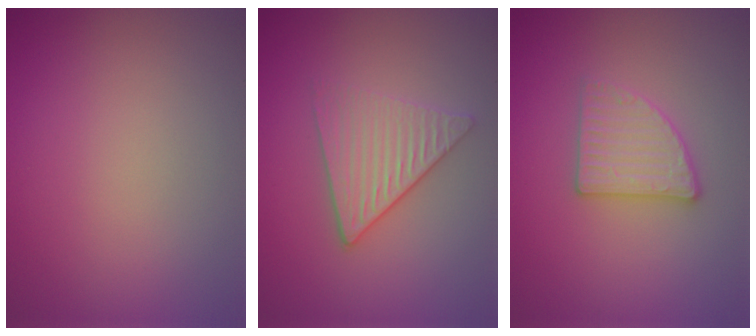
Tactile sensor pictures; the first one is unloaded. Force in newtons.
{"total": 3.5, "press": 3.1, "slide": 1.7}
{"total": 2.8, "press": 2.7, "slide": 0.5}